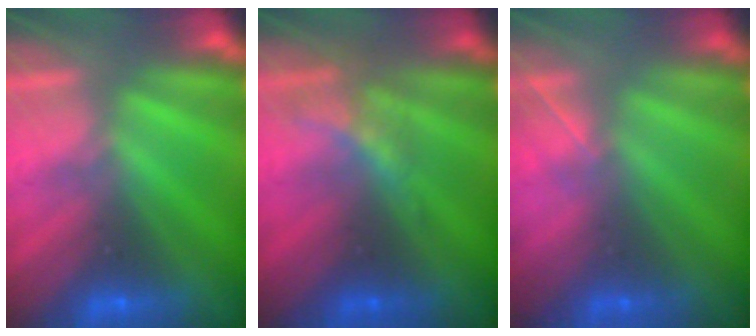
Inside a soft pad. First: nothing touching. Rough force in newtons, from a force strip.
{"total": 2.2}
{"total": 1.6}